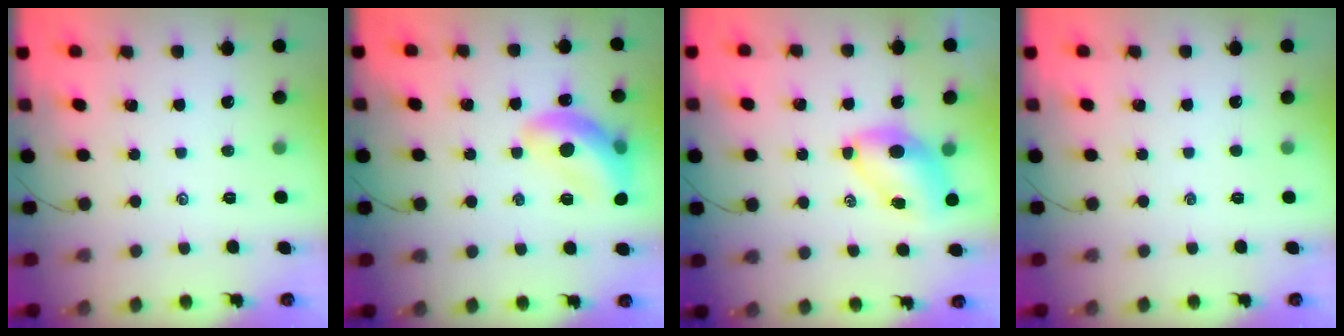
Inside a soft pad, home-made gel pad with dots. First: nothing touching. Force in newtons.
{"total": 14.6, "press": 14.4, "slide": 2.1}
{"total": 7.2, "press": 7.1, "slide": 1.0}
{"total": 0.0}